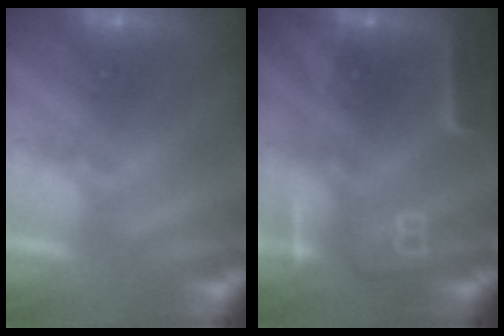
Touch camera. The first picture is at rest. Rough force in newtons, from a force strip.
{"total": 7.5}